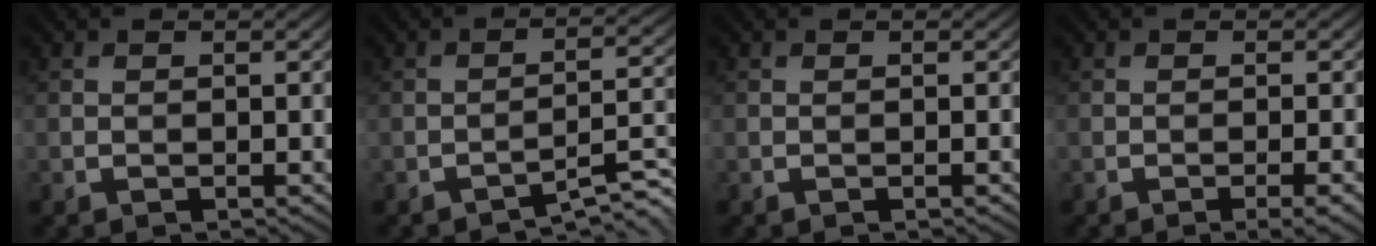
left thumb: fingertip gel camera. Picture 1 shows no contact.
{"total": 3.5, "force": [-3.1, -0.3, 1.5], "torque": [-0.016, 0.013, -0.046]}
{"total": 0.0}
{"total": 2.1, "force": [-1.2, 0.0, 1.7], "torque": [-0.032, 0.005, -0.023]}